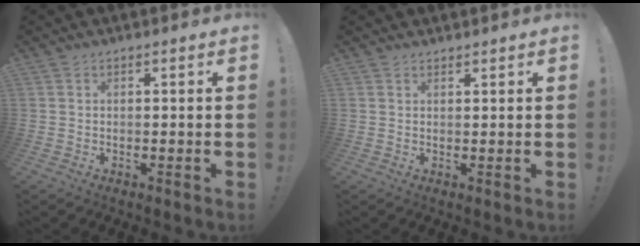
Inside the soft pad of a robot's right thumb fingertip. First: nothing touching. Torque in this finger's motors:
{"motor_torque": [0.14, 0.00, -0.29, 0.18, 0.00]}